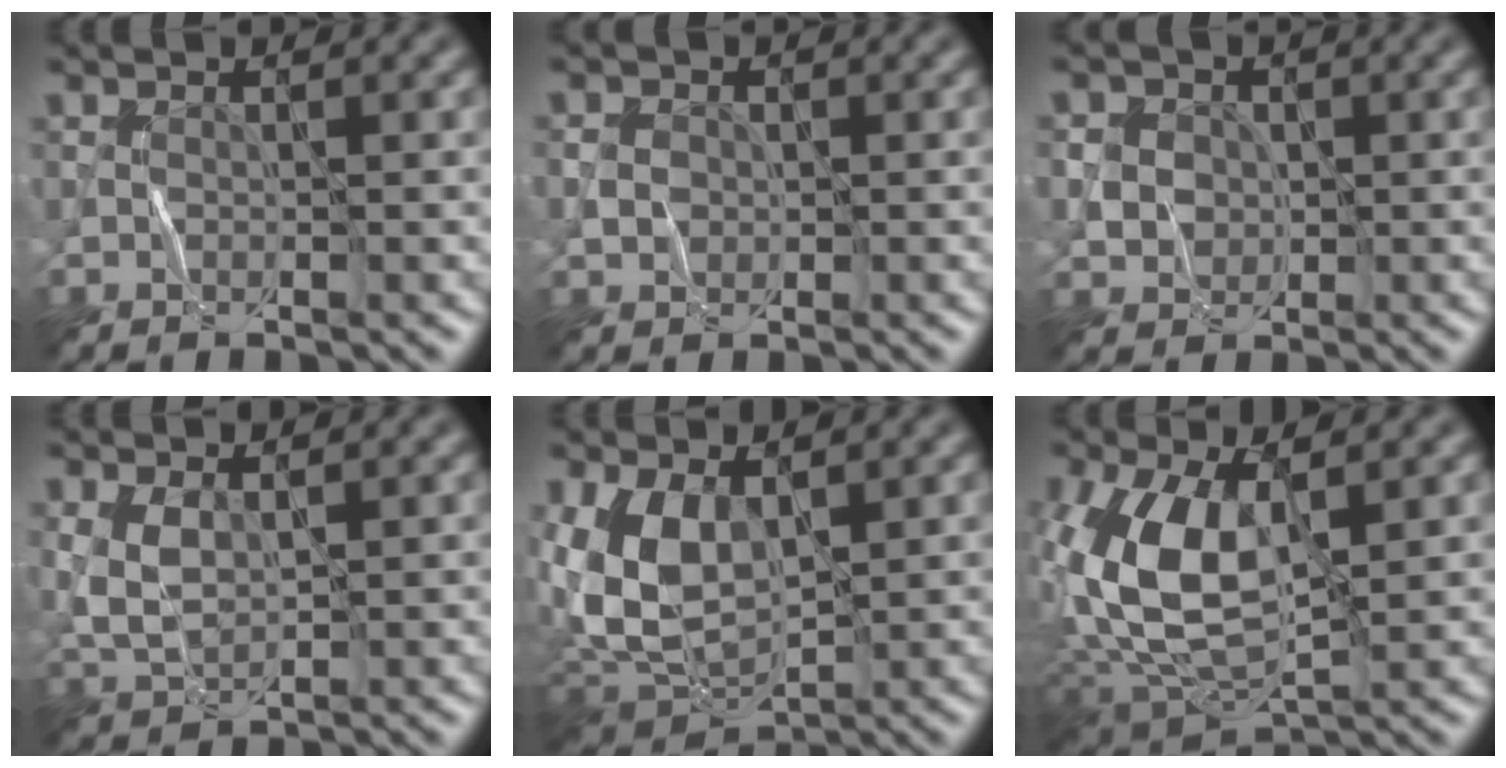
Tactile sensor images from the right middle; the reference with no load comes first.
{"total": 1.8, "force": [0.0, 1.6, 0.8], "torque": [-0.020, 0.000, 0.002]}
{"total": 4.9, "force": [1.3, 4.3, 1.9], "torque": [-0.034, 0.019, 0.018]}
{"total": 2.9, "force": [0.9, 1.6, 2.3], "torque": [-0.057, -0.002, 0.024]}
{"total": 8.2, "force": [1.2, 5.0, 6.3], "torque": [-0.148, -0.009, 0.020]}
{"total": 10.9, "force": [1.3, 5.9, 9.1], "torque": [-0.210, -0.006, 0.025]}